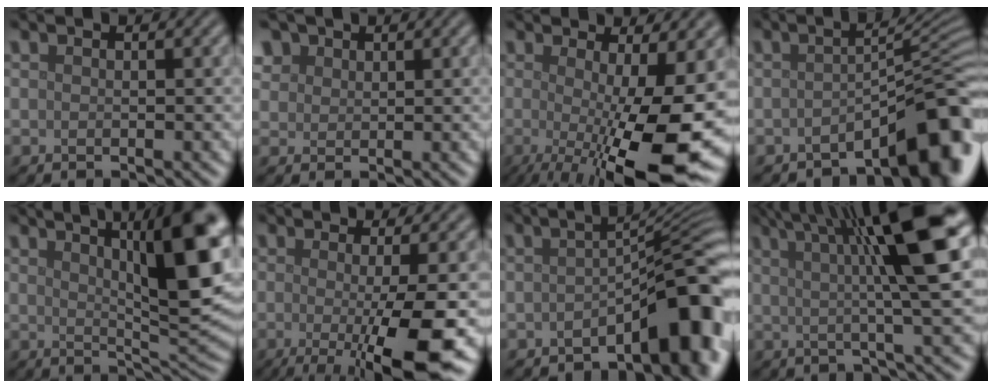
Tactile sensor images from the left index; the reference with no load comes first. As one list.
[{"total": 3.0, "force": [1.8, 2.2, 1.0], "torque": [-0.035, 0.004, 0.037]}, {"total": 14.3, "force": [-2.6, 3.8, 13.5], "torque": [-0.178, -0.018, -0.036]}, {"total": 8.0, "force": [-4.4, 2.1, 6.4], "torque": [-0.065, 0.010, -0.072]}, {"total": 13.0, "force": [4.8, 3.5, 11.6], "torque": [-0.132, 0.013, 0.070]}, {"total": 10.0, "force": [-2.2, 2.2, 9.5], "torque": [-0.122, -0.020, -0.036]}, {"total": 7.7, "force": [-3.3, 2.3, 6.6], "torque": [-0.067, 0.017, -0.055]}, {"total": 11.5, "force": [3.7, 1.9, 10.7], "torque": [-0.126, 0.019, 0.048]}]